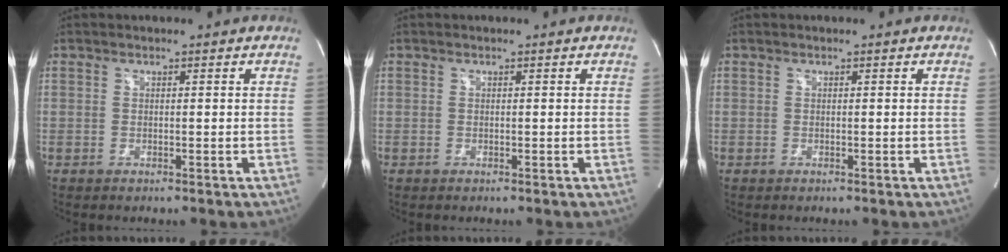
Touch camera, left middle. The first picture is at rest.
{"total": 0.0}
{"total": 0.0}